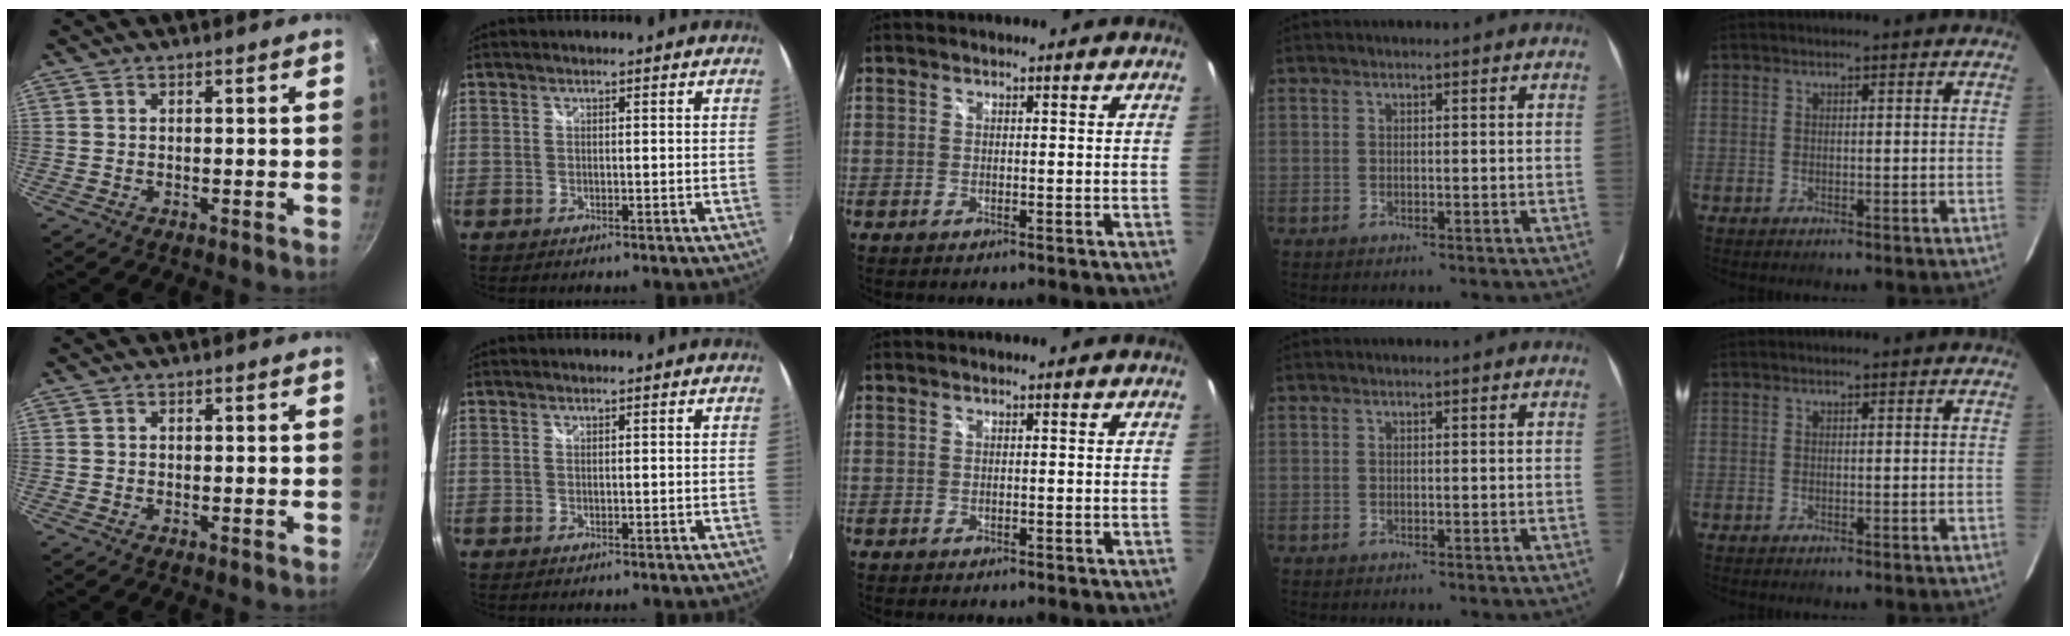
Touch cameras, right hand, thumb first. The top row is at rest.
{}